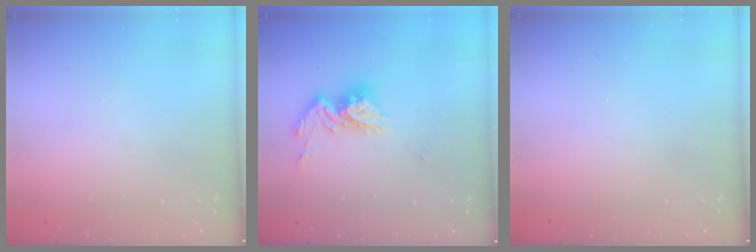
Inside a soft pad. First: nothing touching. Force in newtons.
{"total": 13.6, "press": 13.5, "slide": 1.3}
{"total": 0.0}